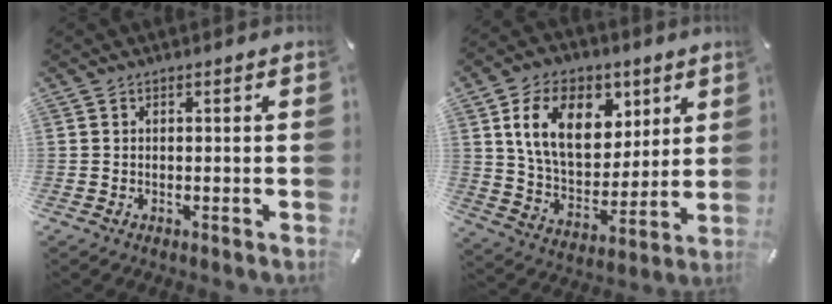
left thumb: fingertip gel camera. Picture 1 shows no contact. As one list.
[{"total": 16.3, "force": [6.7, 11.5, 9.4], "torque": [-0.155, -0.011, 0.127]}]